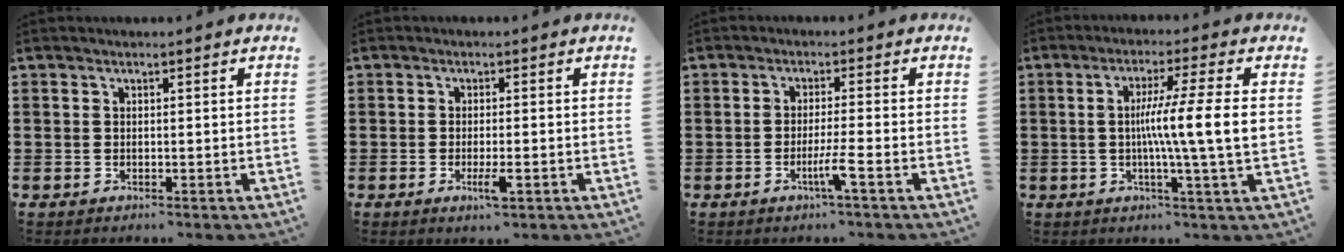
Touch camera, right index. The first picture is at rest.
{"total": 3.3, "force": [-1.3, 0.4, 3.0], "torque": [-0.063, -0.010, -0.025]}
{"total": 4.0, "force": [-1.7, -0.4, 3.6], "torque": [-0.066, -0.015, -0.033]}
{"total": 9.4, "force": [0.0, -0.6, 9.4], "torque": [-0.168, -0.008, -0.008]}